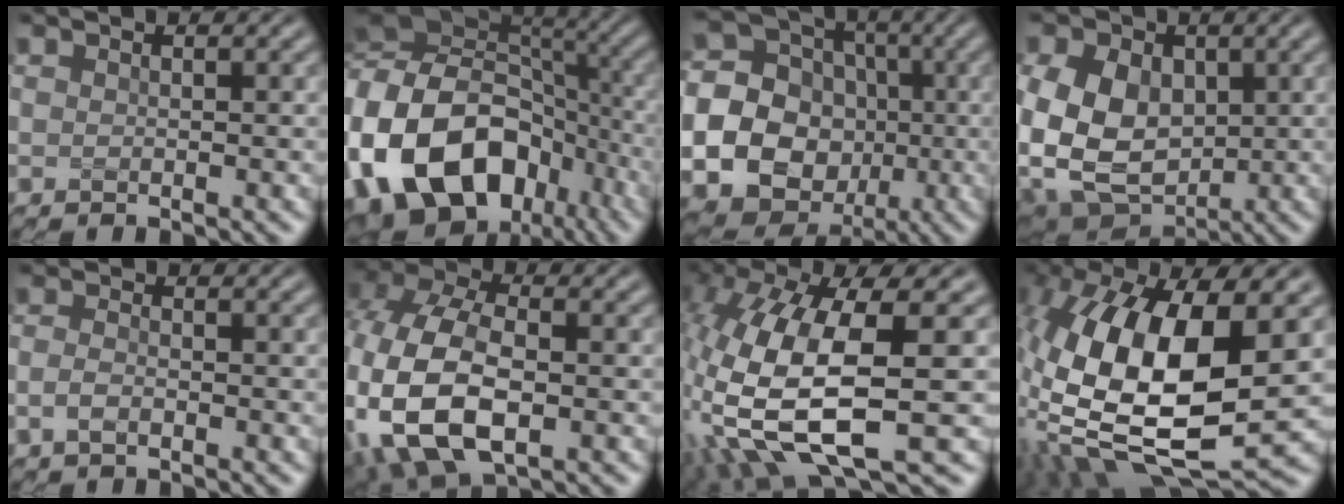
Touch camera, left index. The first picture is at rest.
{"total": 18.6, "force": [-5.1, 13.3, 11.9], "torque": [-0.236, -0.011, -0.079]}
{"total": 26.1, "force": [-5.4, 24.5, 7.2], "torque": [-0.167, -0.004, -0.119]}
{"total": 14.1, "force": [0.3, 11.2, 8.5], "torque": [-0.186, -0.008, -0.006]}
{"total": 1.5, "force": [-0.7, 0.7, 1.1], "torque": [-0.026, 0.000, -0.018]}
{"total": 13.2, "force": [-2.8, 8.6, 9.5], "torque": [-0.214, -0.028, -0.034]}
{"total": 12.4, "force": [-2.1, 4.3, 11.4], "torque": [-0.260, -0.018, -0.036]}
{"total": 15.2, "force": [1.4, 7.3, 13.3], "torque": [-0.285, -0.020, 0.027]}